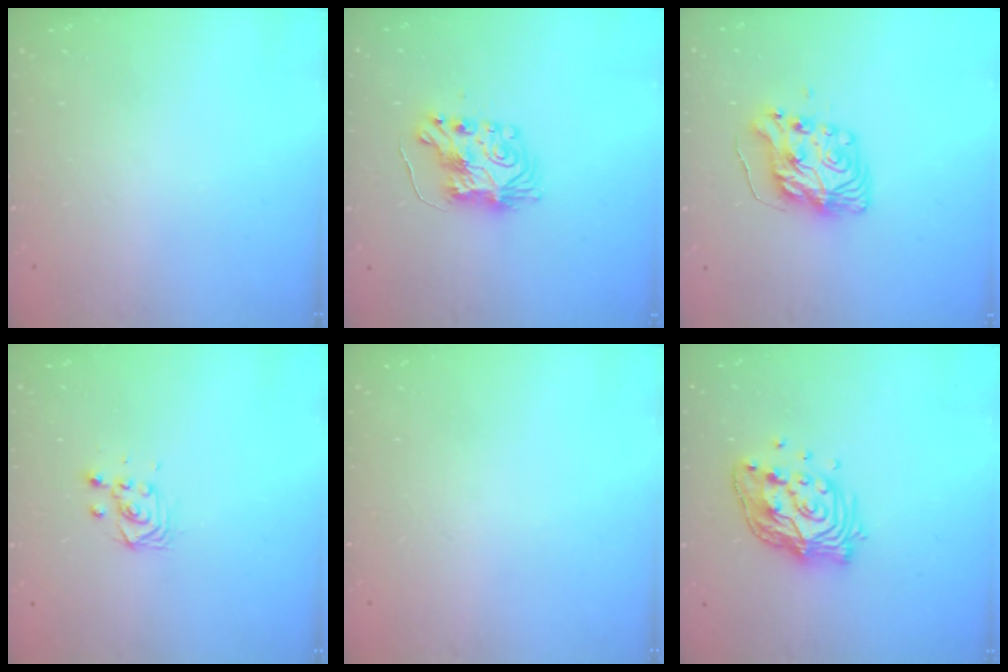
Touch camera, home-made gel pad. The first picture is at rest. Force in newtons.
{"total": 8.4, "press": 8.4, "slide": 0.6}
{"total": 10.1, "press": 10.0, "slide": 1.1}
{"total": 4.3, "press": 4.3, "slide": 0.6}
{"total": 0.0}
{"total": 14.4, "press": 14.3, "slide": 1.0}